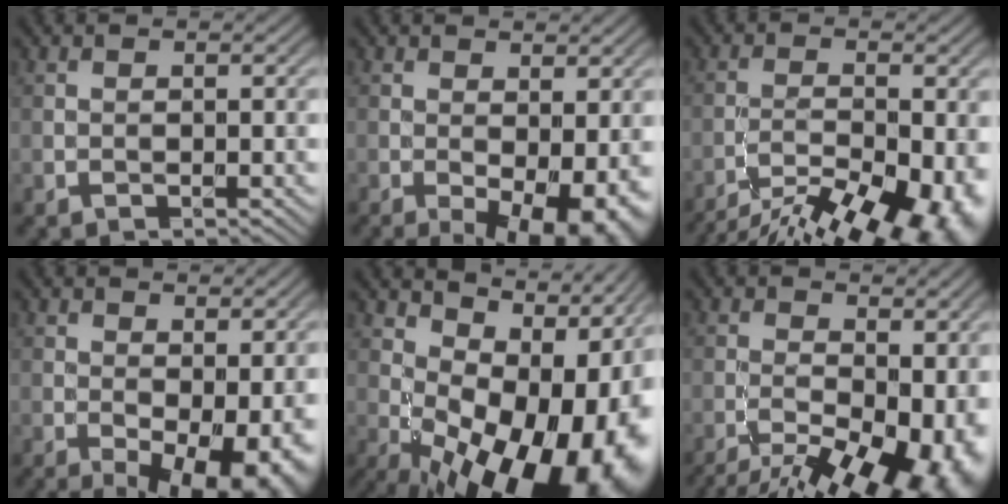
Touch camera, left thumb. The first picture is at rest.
{"total": 8.8, "force": [-2.8, 3.6, 7.5], "torque": [-0.115, -0.015, -0.029]}
{"total": 14.5, "force": [-10.5, 4.2, 9.1], "torque": [-0.149, -0.032, -0.147]}
{"total": 10.1, "force": [-2.8, 4.5, 8.6], "torque": [-0.119, -0.013, -0.030]}
{"total": 19.6, "force": [-1.2, 11.3, 16.0], "torque": [-0.169, -0.008, 0.016]}
{"total": 16.8, "force": [-8.0, 7.5, 12.8], "torque": [-0.182, -0.030, -0.093]}